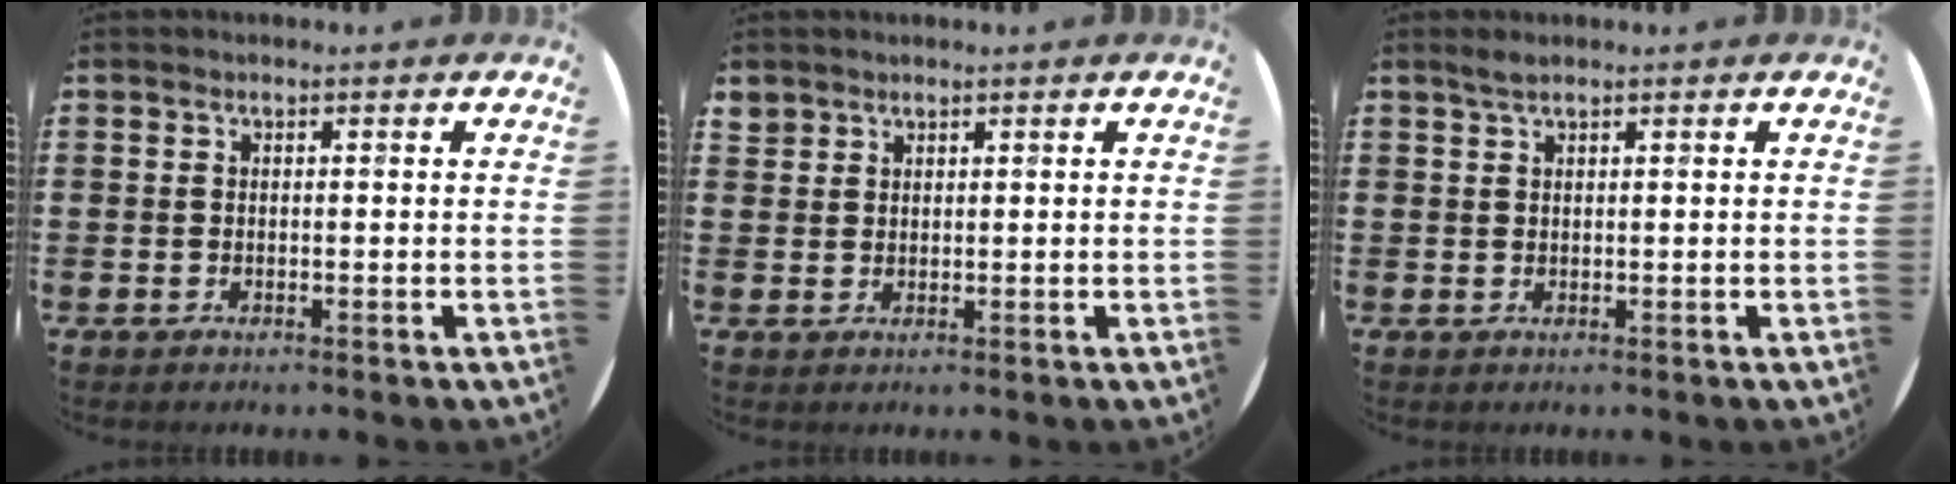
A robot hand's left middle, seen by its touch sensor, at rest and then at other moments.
{"total": 1.6, "force": [1.4, 0.7, -0.1], "torque": [0.001, 0.003, 0.029]}
{"total": 1.2, "force": [1.0, 0.0, 0.6], "torque": [-0.012, 0.003, 0.018]}